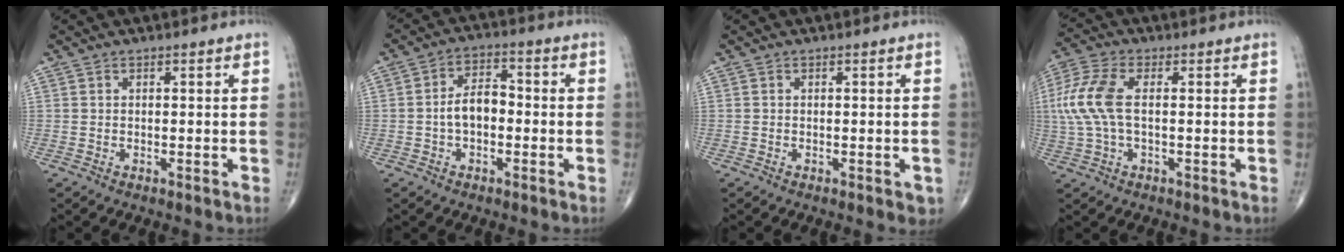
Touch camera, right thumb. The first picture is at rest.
{"total": 8.0, "force": [-1.0, 4.9, 6.2], "torque": [-0.102, 0.031, -0.027]}
{"total": 2.1, "force": [-0.9, 1.0, 1.6], "torque": [-0.008, 0.000, -0.011]}
{"total": 9.9, "force": [0.7, 4.7, 8.7], "torque": [-0.224, 0.018, 0.011]}